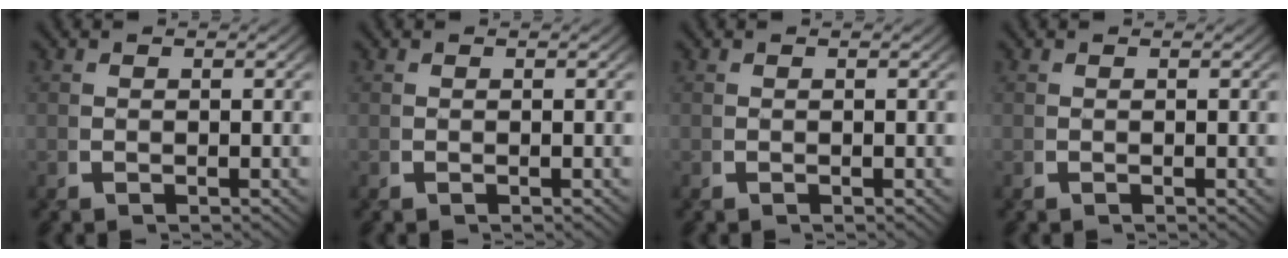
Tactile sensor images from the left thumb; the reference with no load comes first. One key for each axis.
{"total": 0.0}
{"total": 0.0}
{"total": 0.0}